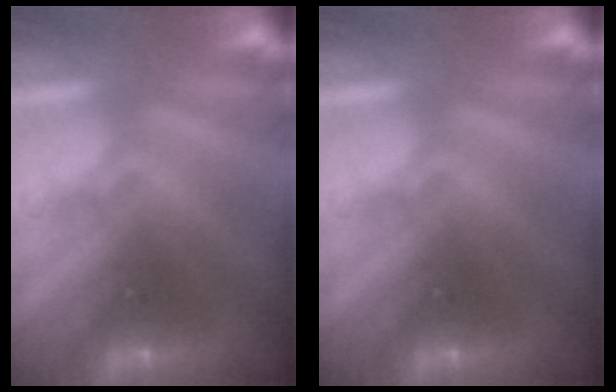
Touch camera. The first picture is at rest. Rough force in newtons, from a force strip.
{"total": 0.0}